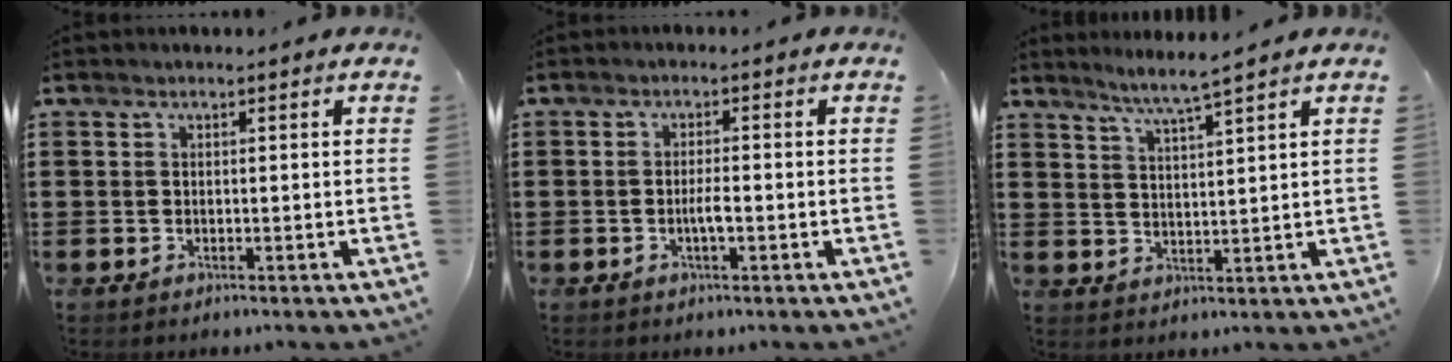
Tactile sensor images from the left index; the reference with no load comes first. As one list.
[{"total": 2.4, "force": [-0.7, 0.5, 2.3], "torque": [-0.042, 0.003, -0.012]}, {"total": 3.9, "force": [3.4, -1.0, 1.7], "torque": [-0.043, -0.015, 0.058]}]